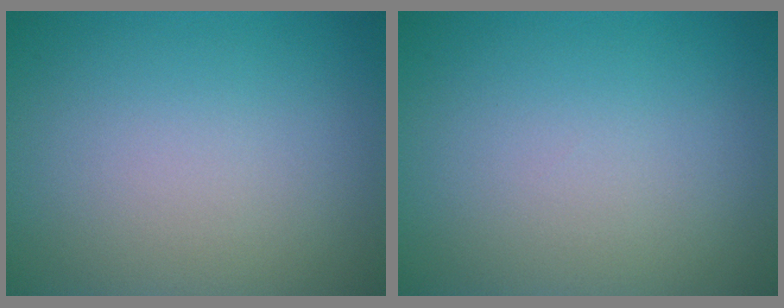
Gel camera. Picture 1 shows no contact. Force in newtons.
{"total": 0.0}